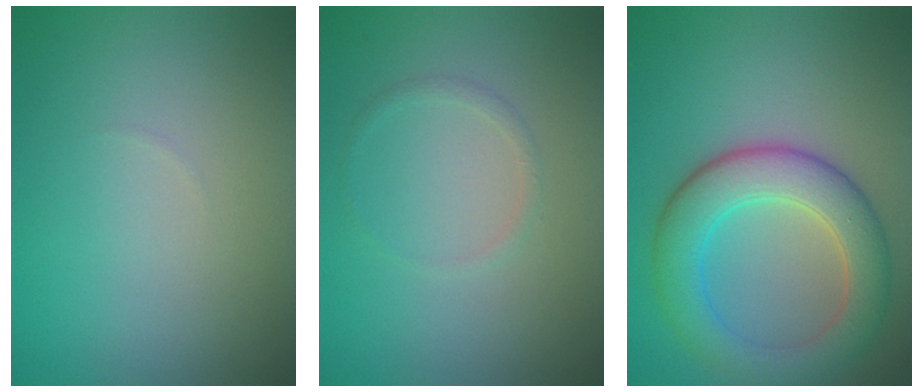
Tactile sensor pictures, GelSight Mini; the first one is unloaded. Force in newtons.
{"total": 0.8, "press": 0.8, "slide": 0.1}
{"total": 6.6, "press": 6.6, "slide": 0.1}